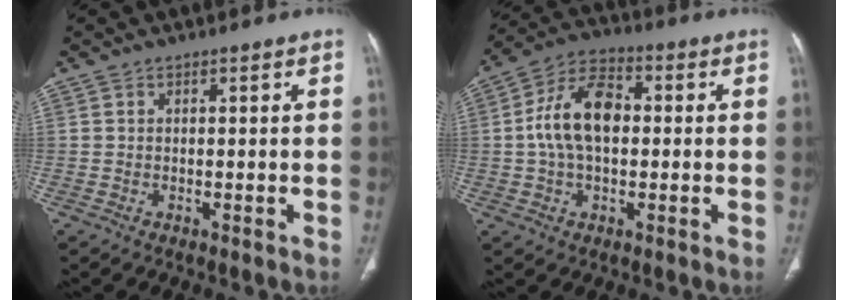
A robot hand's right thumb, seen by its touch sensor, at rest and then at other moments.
{"total": 12.4, "force": [0.7, 7.5, 9.8], "torque": [-0.180, 0.027, 0.004]}